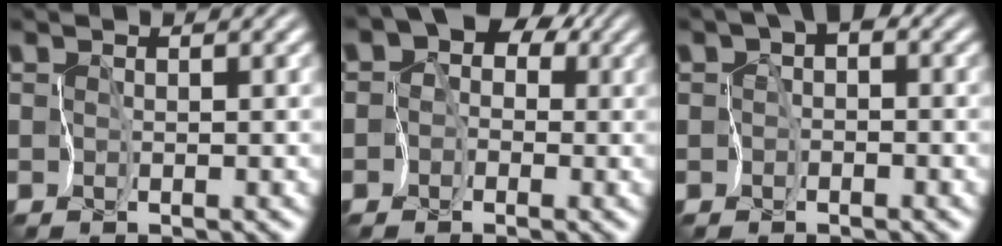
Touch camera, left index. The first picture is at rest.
{"total": 7.1, "force": [0.7, 6.1, 3.5], "torque": [-0.028, 0.040, -0.040]}
{"total": 2.9, "force": [-0.1, 2.2, 1.9], "torque": [-0.008, 0.017, -0.019]}